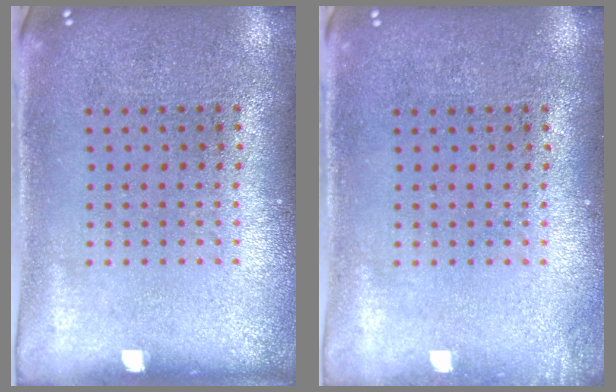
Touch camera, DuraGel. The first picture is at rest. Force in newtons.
{"total": 0.7, "press": 0.7, "slide": 0.1}